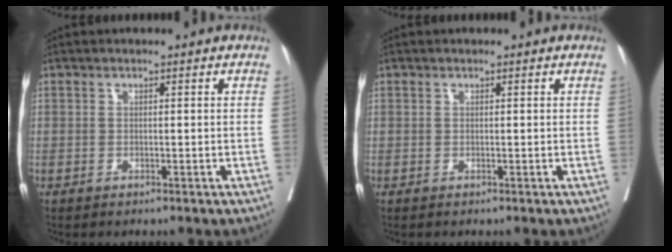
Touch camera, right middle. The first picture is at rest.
{"total": 0.0}